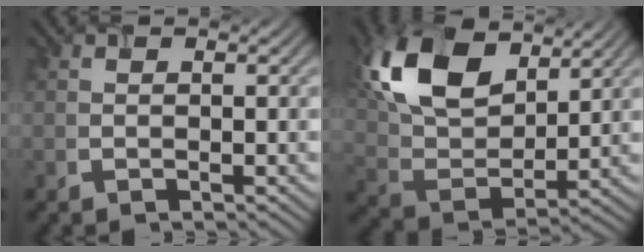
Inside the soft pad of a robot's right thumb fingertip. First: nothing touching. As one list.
[{"total": 15.0, "force": [7.3, 8.2, 10.1], "torque": [-0.234, 0.026, 0.136]}]